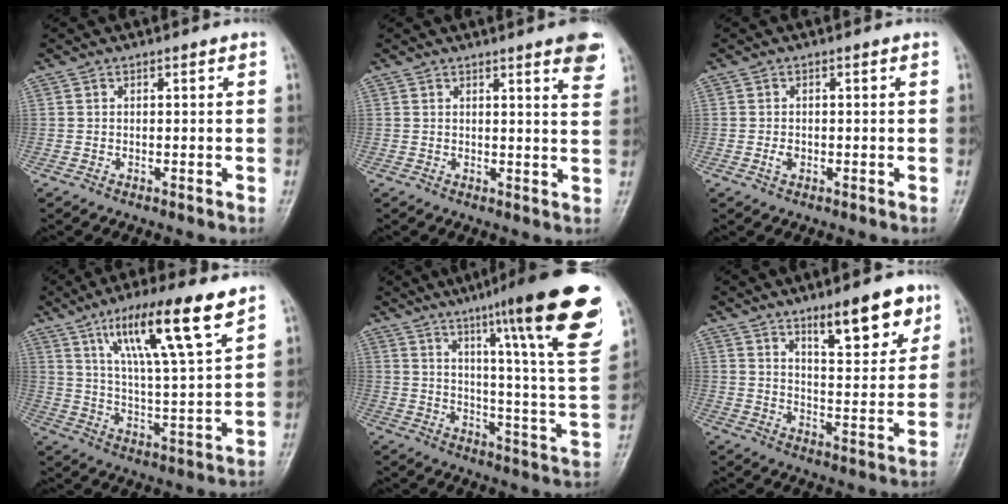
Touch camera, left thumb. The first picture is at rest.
{"total": 6.3, "force": [3.9, 0.9, 4.8], "torque": [-0.048, -0.016, 0.042]}
{"total": 1.5, "force": [-0.4, 1.0, 1.0], "torque": [-0.017, 0.000, -0.007]}
{"total": 16.9, "force": [9.7, 2.6, 13.6], "torque": [-0.227, -0.036, 0.172]}
{"total": 24.8, "force": [14.7, 2.1, 19.9], "torque": [-0.262, -0.057, 0.208]}
{"total": 13.1, "force": [8.2, 4.0, 9.4], "torque": [-0.106, -0.049, 0.125]}